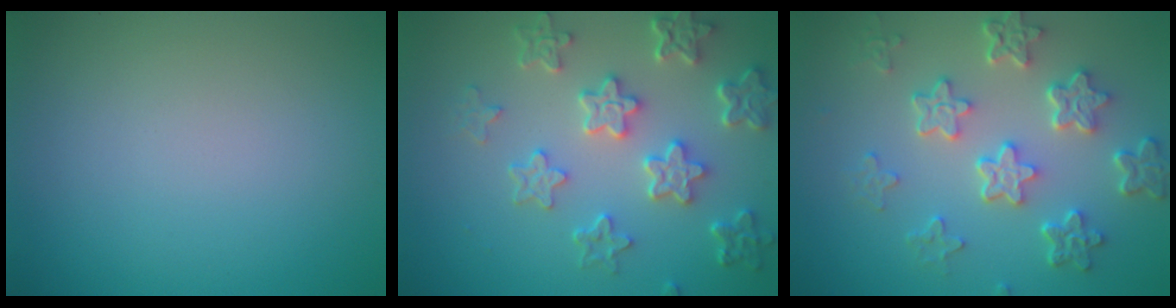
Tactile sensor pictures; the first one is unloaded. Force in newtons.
{"total": 5.5, "press": 4.4, "slide": 3.3}
{"total": 5.8, "press": 4.4, "slide": 3.8}